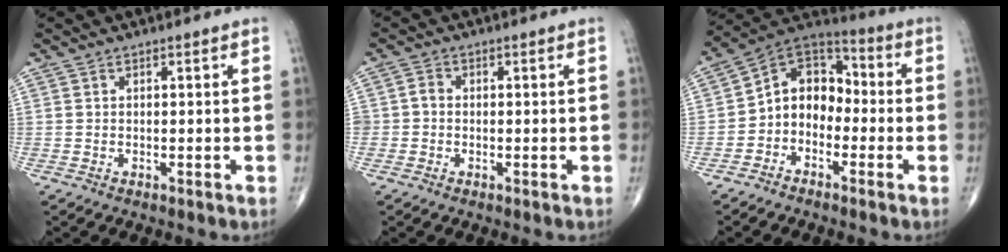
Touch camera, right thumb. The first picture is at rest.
{"total": 1.9, "force": [-0.5, 1.7, 0.7], "torque": [0.000, 0.006, -0.016]}
{"total": 10.4, "force": [-2.2, 8.0, 6.2], "torque": [-0.068, 0.055, -0.061]}